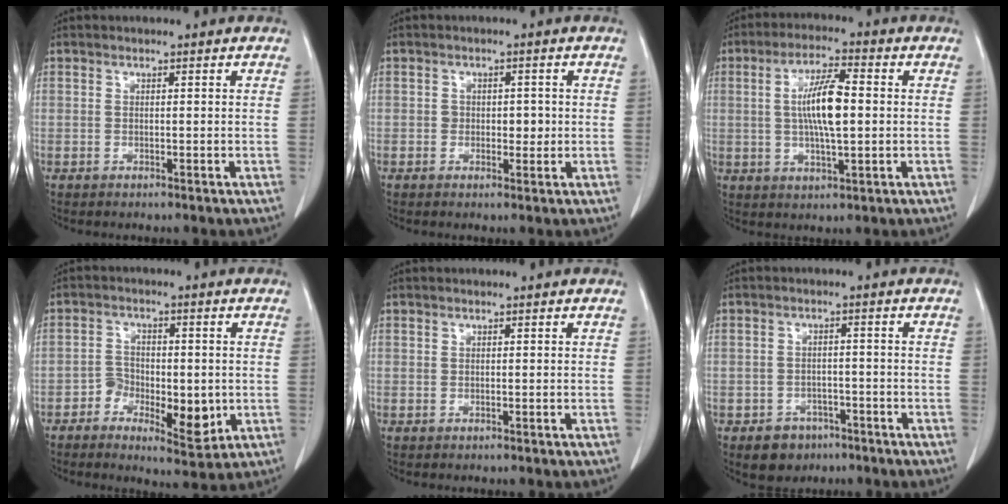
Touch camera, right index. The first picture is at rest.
{"total": 2.8, "force": [-0.1, 2.0, 2.0], "torque": [-0.023, 0.004, 0.002]}
{"total": 9.2, "force": [0.6, 1.8, 9.0], "torque": [-0.169, 0.006, 0.010]}
{"total": 7.6, "force": [-2.1, 4.1, 6.0], "torque": [-0.084, 0.004, -0.028]}
{"total": 0.0}
{"total": 4.5, "force": [-2.6, 3.5, 1.1], "torque": [-0.011, 0.009, -0.031]}